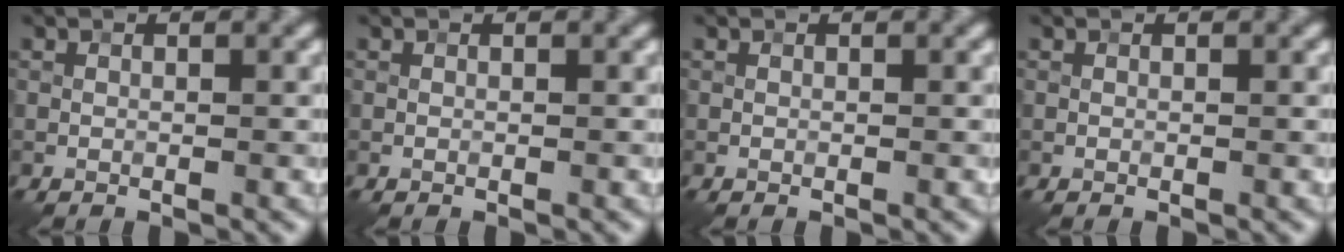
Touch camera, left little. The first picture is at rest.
{"total": 0.0}
{"total": 0.0}
{"total": 0.0}